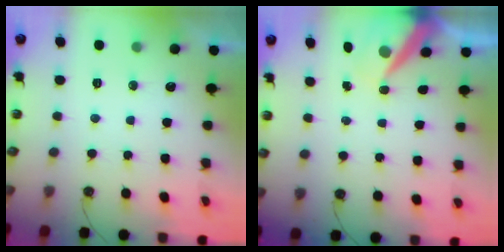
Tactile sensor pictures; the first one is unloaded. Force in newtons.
{"total": 8.4, "press": 8.3, "slide": 0.9}